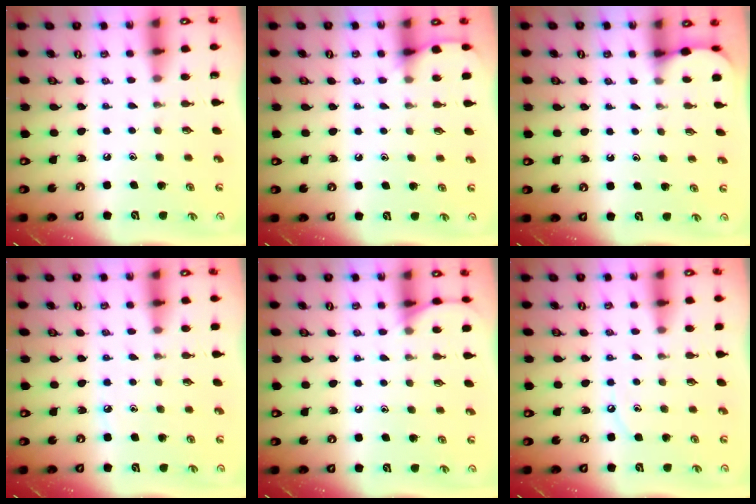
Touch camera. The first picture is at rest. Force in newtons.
{"total": 5.0, "press": 5.0, "slide": 0.7}
{"total": 1.4, "press": 1.4, "slide": 0.1}
{"total": 4.3, "press": 4.2, "slide": 0.6}
{"total": 6.6, "press": 6.5, "slide": 0.7}
{"total": 4.0, "press": 3.9, "slide": 0.5}